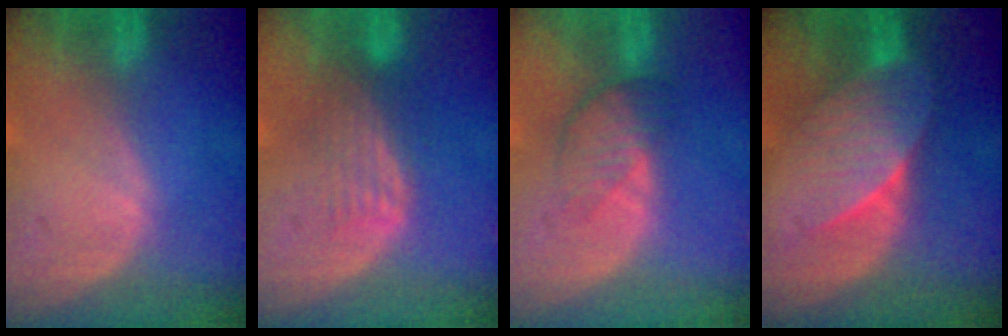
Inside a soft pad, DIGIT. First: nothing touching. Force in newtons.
{"total": 4.3, "press": 3.6, "slide": 2.3}
{"total": 3.9, "press": 3.6, "slide": 1.4}
{"total": 6.9, "press": 6.6, "slide": 2.1}